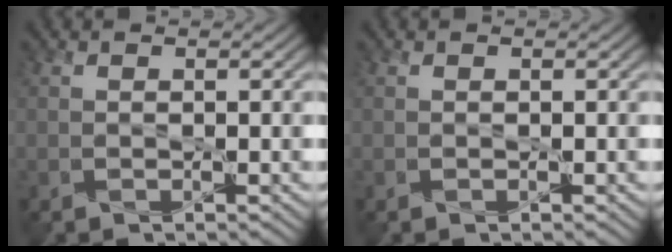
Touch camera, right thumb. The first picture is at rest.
{"total": 0.0}